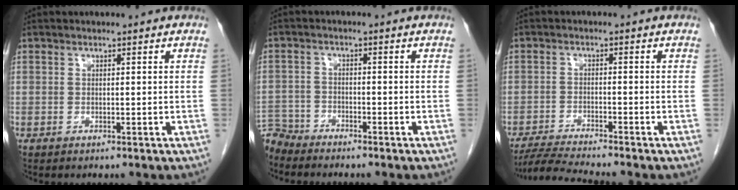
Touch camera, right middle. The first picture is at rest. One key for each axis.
{"total": 5.2, "fx": -5.1, "fy": 1.1, "fz": -0.2, "tx": 0.012, "ty": -0.006, "tz": -0.095}
{"total": 6.2, "fx": -5.7, "fy": -1.3, "fz": 2.1, "tx": -0.036, "ty": -0.022, "tz": -0.104}